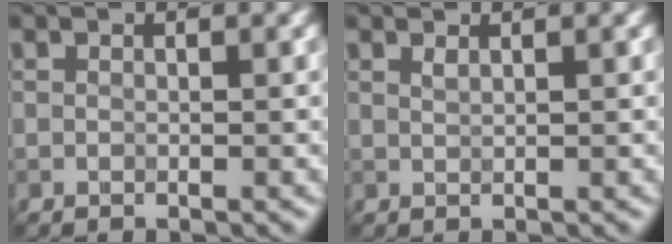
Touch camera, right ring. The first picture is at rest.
{"total": 0.7, "force": [0.7, 0.1, 0.3], "torque": [-0.002, 0.006, 0.013]}